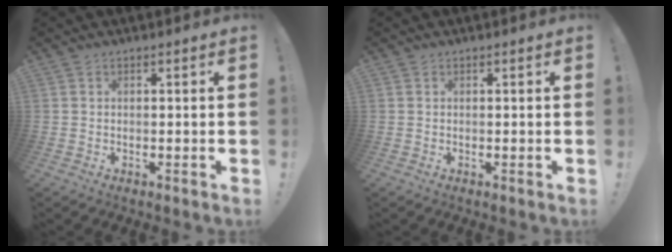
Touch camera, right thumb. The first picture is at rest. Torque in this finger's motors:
{"motor_torque": [0.09, -0.02, 0.17, -0.03, -0.01]}